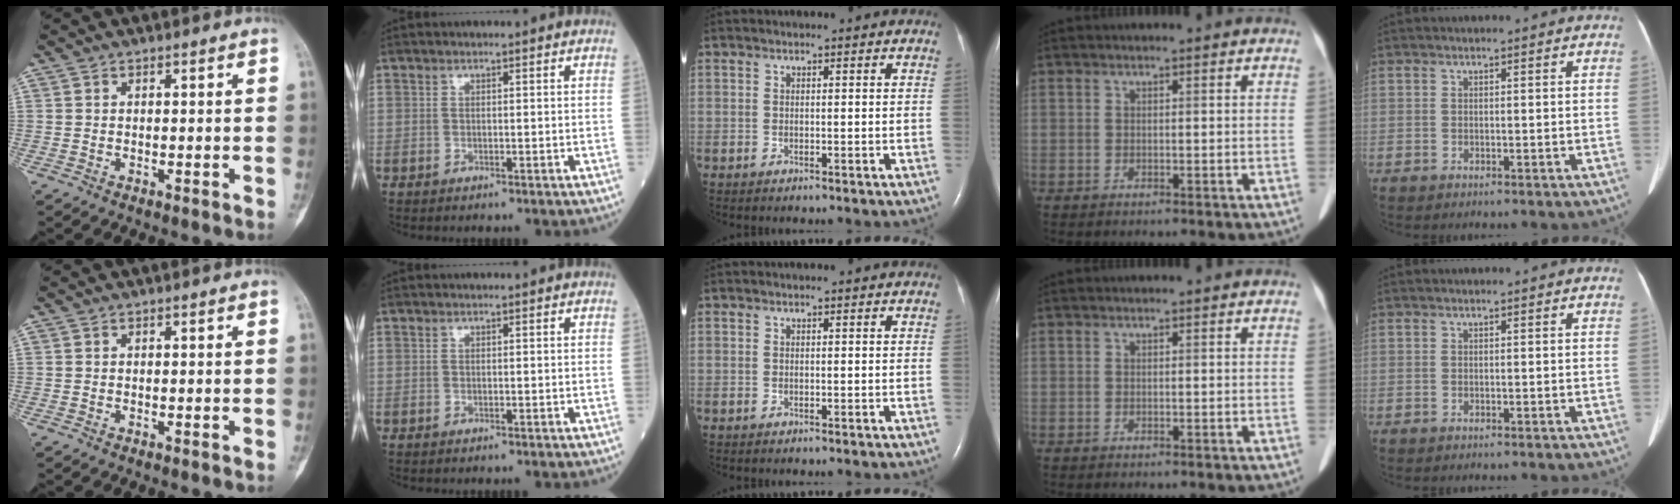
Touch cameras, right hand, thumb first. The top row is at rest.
{}